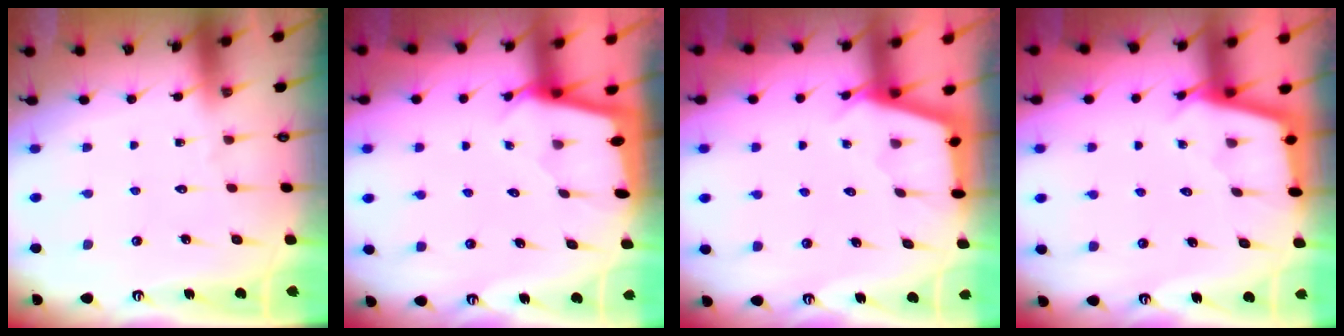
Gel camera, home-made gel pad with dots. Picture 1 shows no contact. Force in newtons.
{"total": 1.8, "press": 1.8, "slide": 0.2}
{"total": 2.8, "press": 2.8, "slide": 0.3}
{"total": 2.8, "press": 2.8, "slide": 0.3}